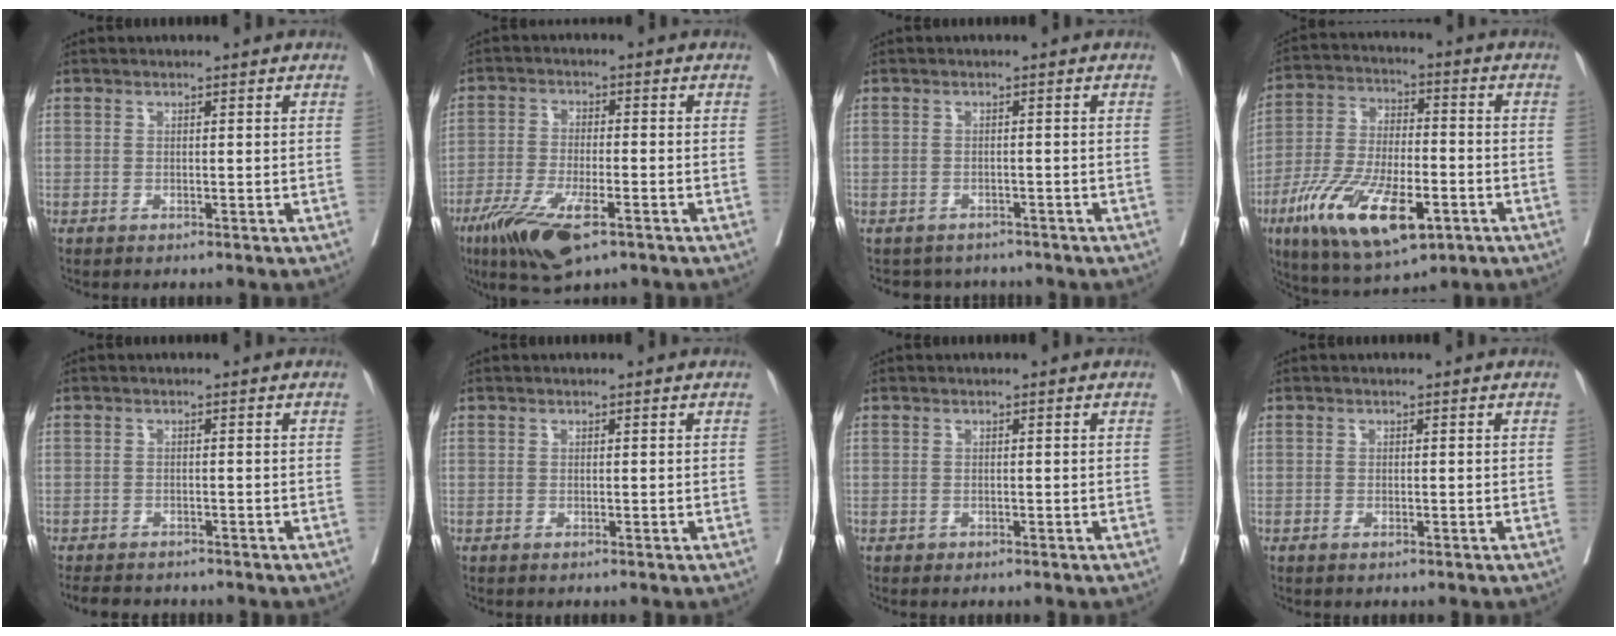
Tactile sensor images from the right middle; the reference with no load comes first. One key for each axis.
{"total": 11.1, "fx": -6.4, "fy": 2.7, "fz": 8.6, "tx": -0.158, "ty": -0.023, "tz": -0.108}
{"total": 4.1, "fx": -3.7, "fy": 1.8, "fz": -0.2, "tx": 0.006, "ty": 0.004, "tz": -0.046}
{"total": 16.8, "fx": -7.5, "fy": 6.1, "fz": 13.8, "tx": -0.265, "ty": -0.017, "tz": -0.121}
{"total": 5.7, "fx": -5.0, "fy": 1.8, "fz": 1.9, "tx": -0.027, "ty": -0.006, "tz": -0.071}
{"total": 0.0}
{"total": 0.0}
{"total": 0.0}